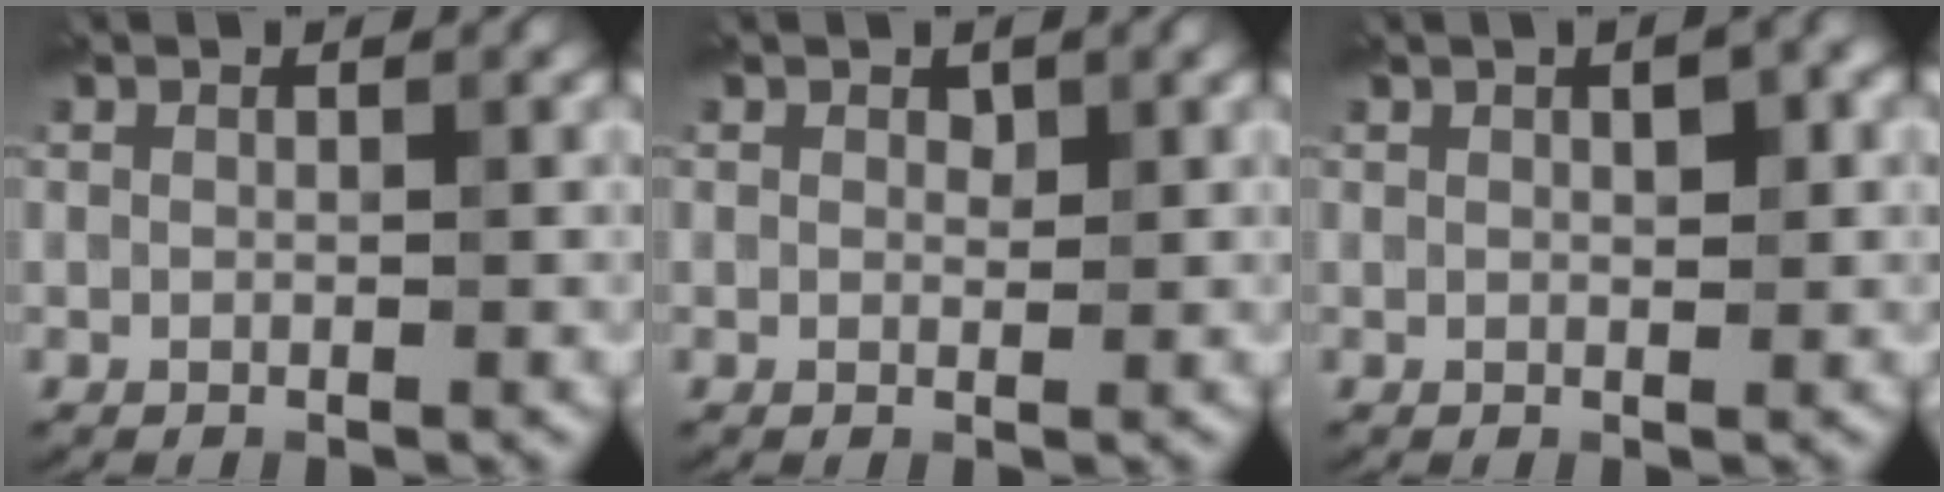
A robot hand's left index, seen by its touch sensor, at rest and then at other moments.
{"total": 0.7, "force": [0.5, 0.4, 0.2], "torque": [-0.002, -0.003, 0.007]}
{"total": 2.1, "force": [0.7, 0.7, 1.8], "torque": [-0.025, 0.003, 0.012]}